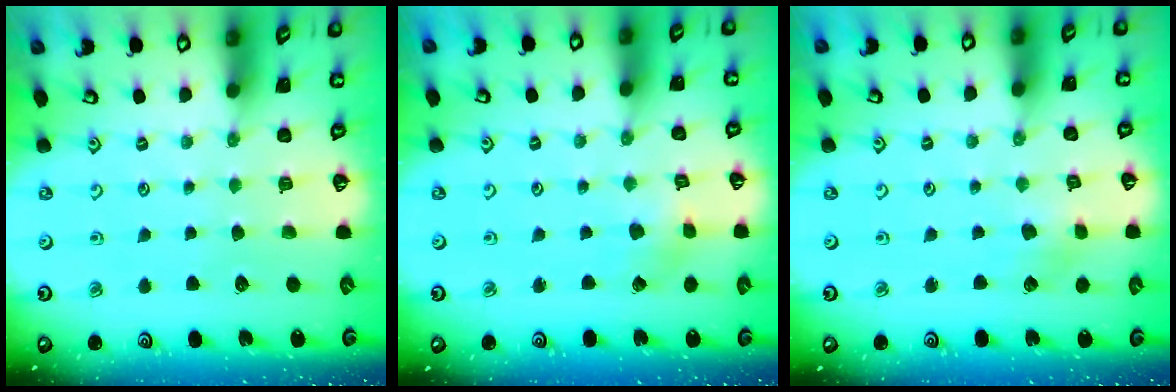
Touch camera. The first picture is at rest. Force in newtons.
{"total": 2.6, "press": 2.6, "slide": 0.3}
{"total": 2.7, "press": 2.7, "slide": 0.4}